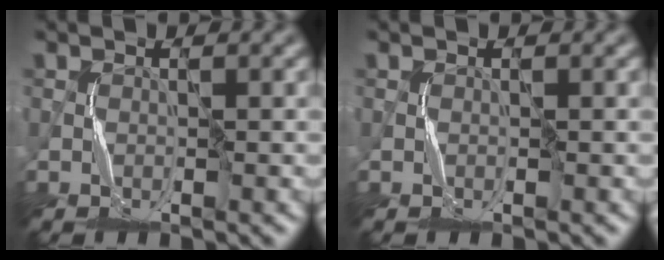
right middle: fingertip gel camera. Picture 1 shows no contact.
{"total": 0.0}